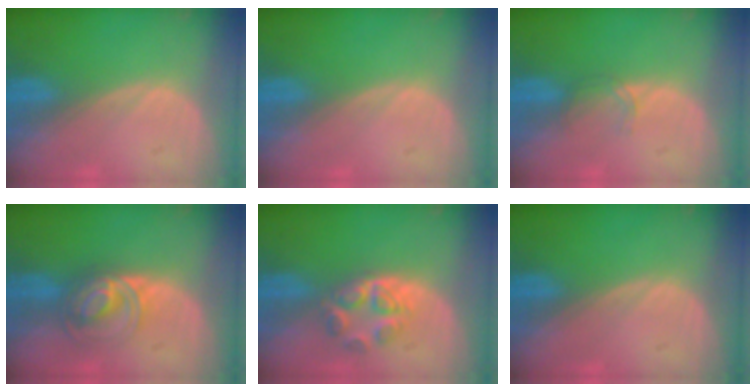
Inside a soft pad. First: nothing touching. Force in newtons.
{"total": 0.0}
{"total": 1.5, "press": 1.5, "slide": 0.2}
{"total": 6.6, "press": 5.8, "slide": 3.2}
{"total": 5.0, "press": 4.8, "slide": 1.6}
{"total": 0.0}